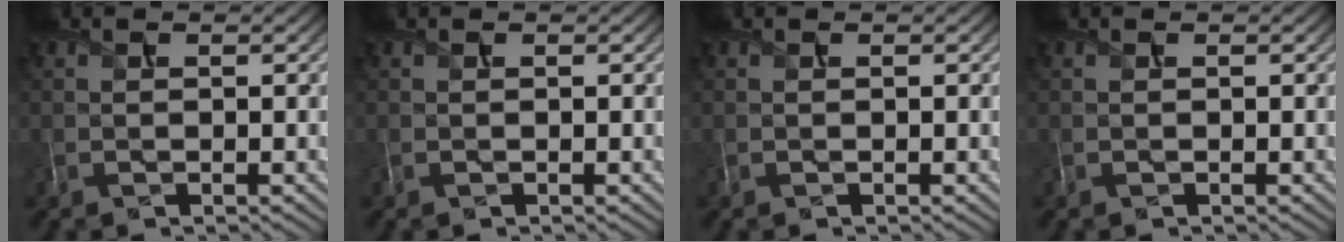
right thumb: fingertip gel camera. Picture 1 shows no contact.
{"total": 0.0}
{"total": 0.0}
{"total": 0.0}